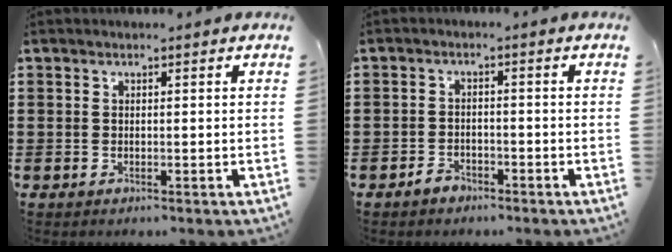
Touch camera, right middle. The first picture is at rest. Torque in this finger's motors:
{"motor_torque": [1.03, -0.18, 0.09, 0.12]}